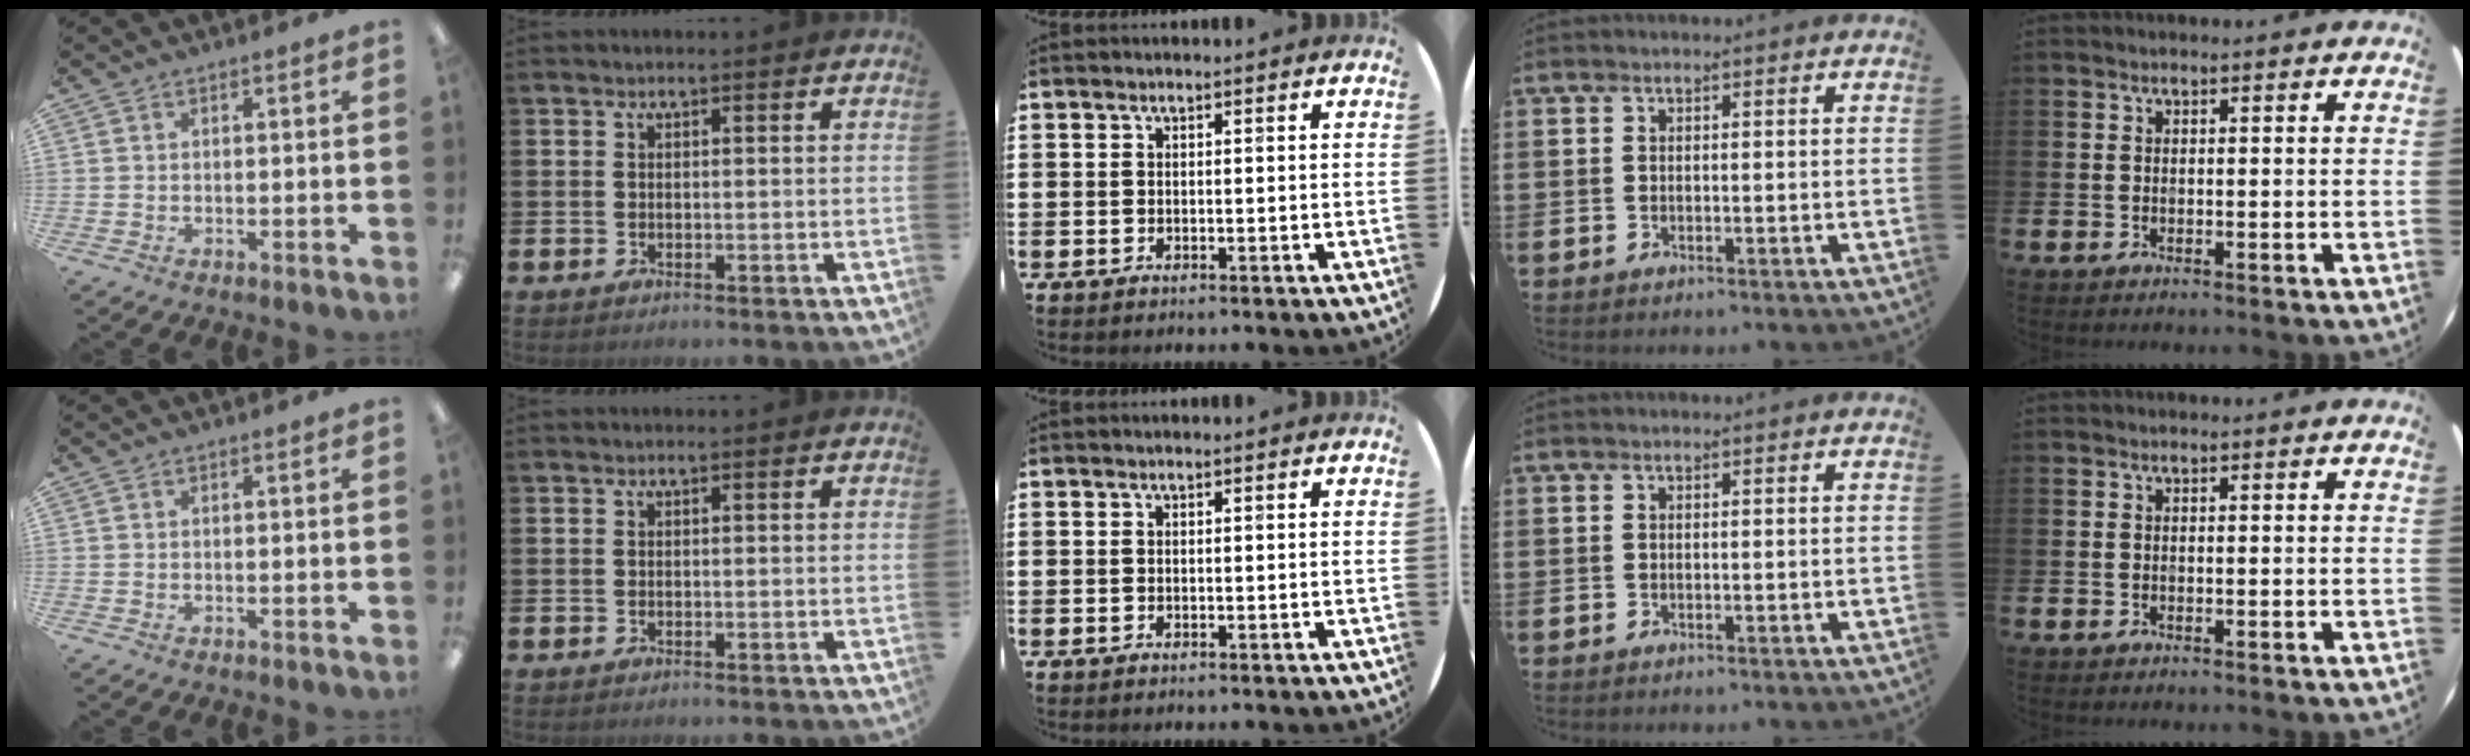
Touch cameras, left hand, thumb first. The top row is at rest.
{}